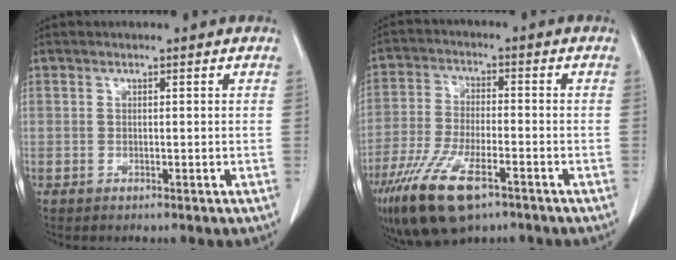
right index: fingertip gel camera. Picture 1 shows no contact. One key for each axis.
{"total": 12.8, "fx": -8.0, "fy": 4.2, "fz": 9.2, "tx": -0.186, "ty": -0.025, "tz": -0.141}